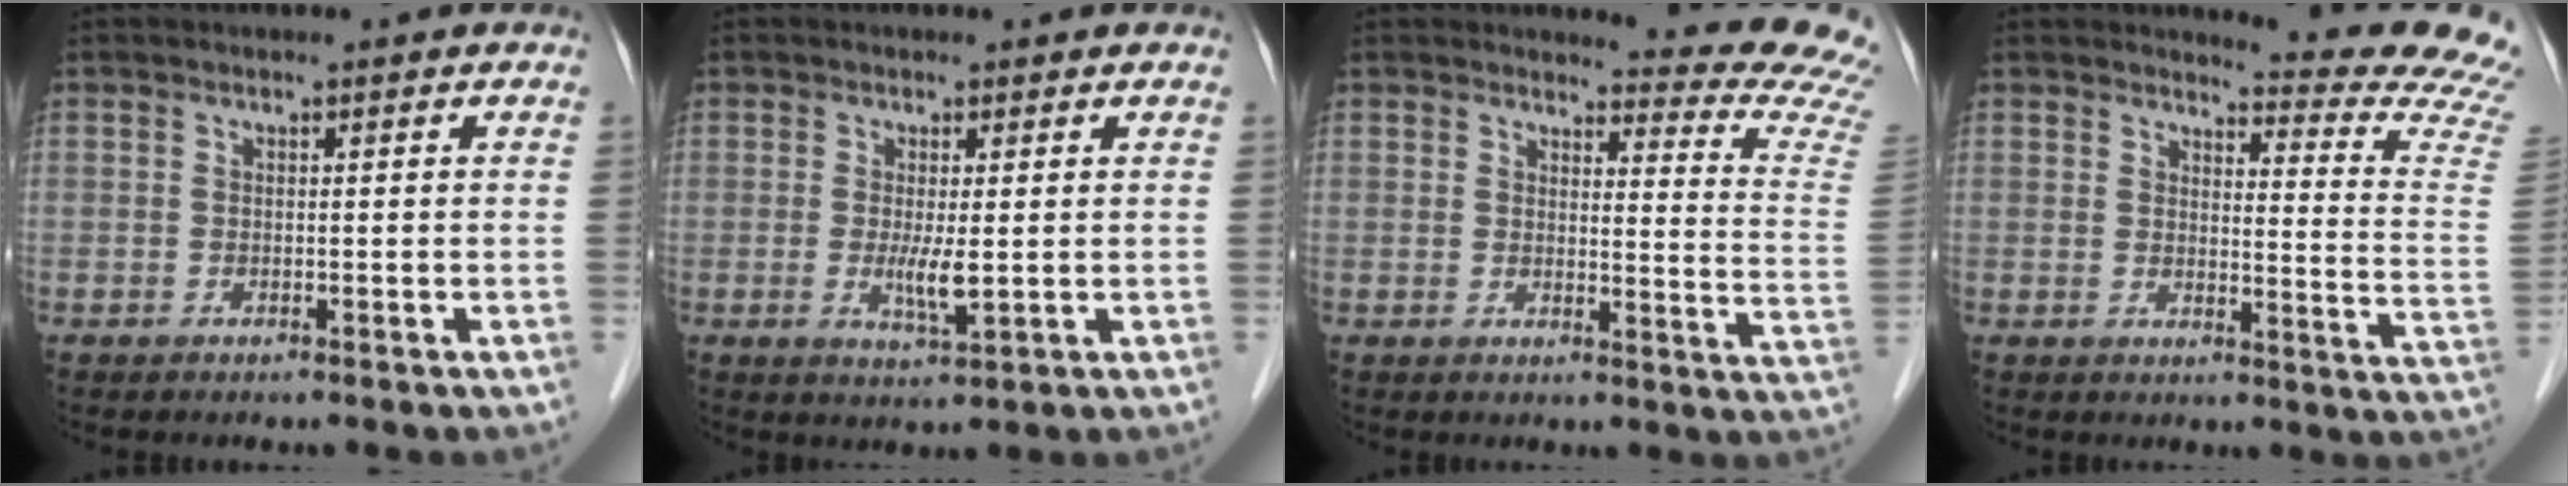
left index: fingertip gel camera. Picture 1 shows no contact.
{"total": 3.5, "force": [-0.1, 0.4, 3.5], "torque": [-0.068, -0.009, 0.004]}
{"total": 13.4, "force": [13.2, -0.4, 2.0], "torque": [-0.008, -0.135, 0.115]}
{"total": 14.0, "force": [13.6, -0.7, 3.0], "torque": [-0.030, -0.134, 0.127]}